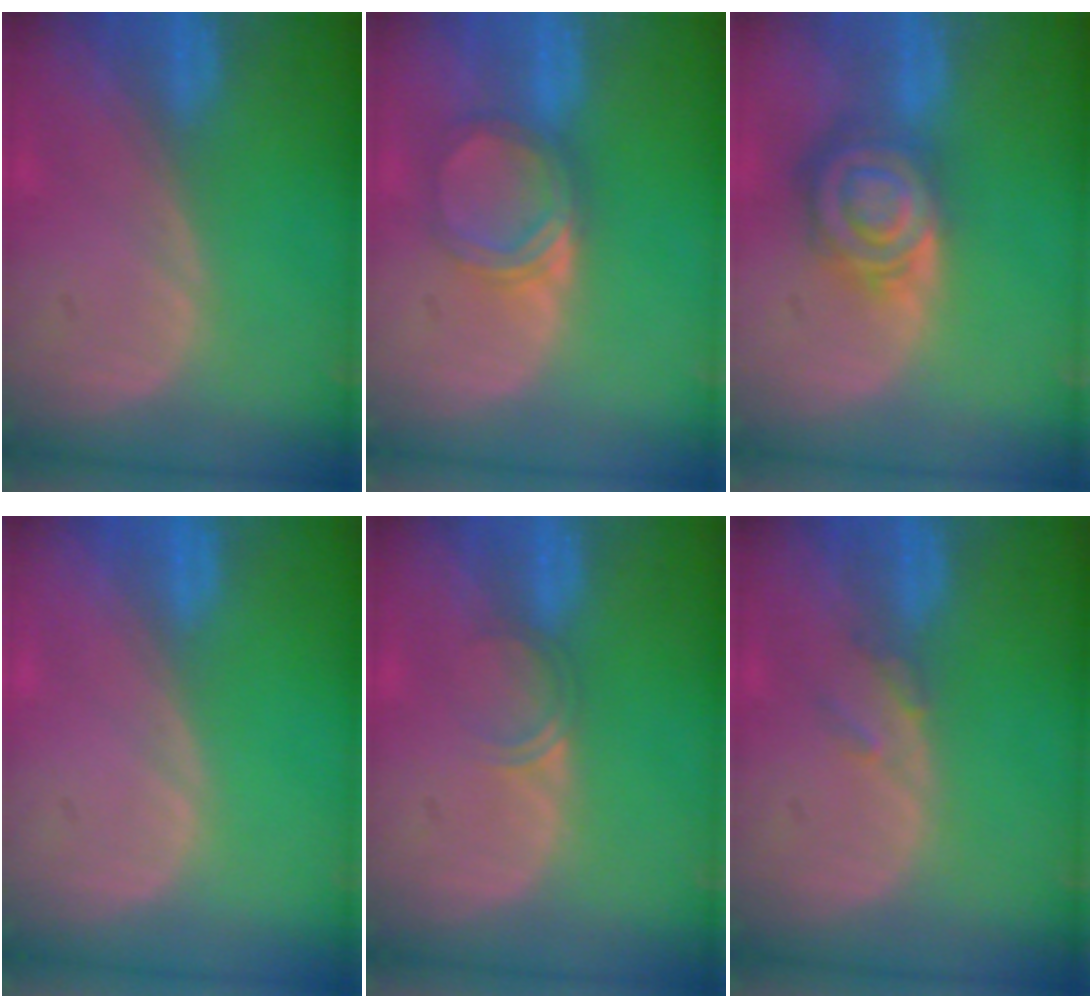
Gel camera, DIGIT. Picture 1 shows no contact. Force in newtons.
{"total": 5.2, "press": 4.7, "slide": 2.3}
{"total": 8.3, "press": 7.1, "slide": 4.2}
{"total": 0.0}
{"total": 1.8, "press": 1.5, "slide": 1.1}
{"total": 1.6, "press": 1.6, "slide": 0.2}